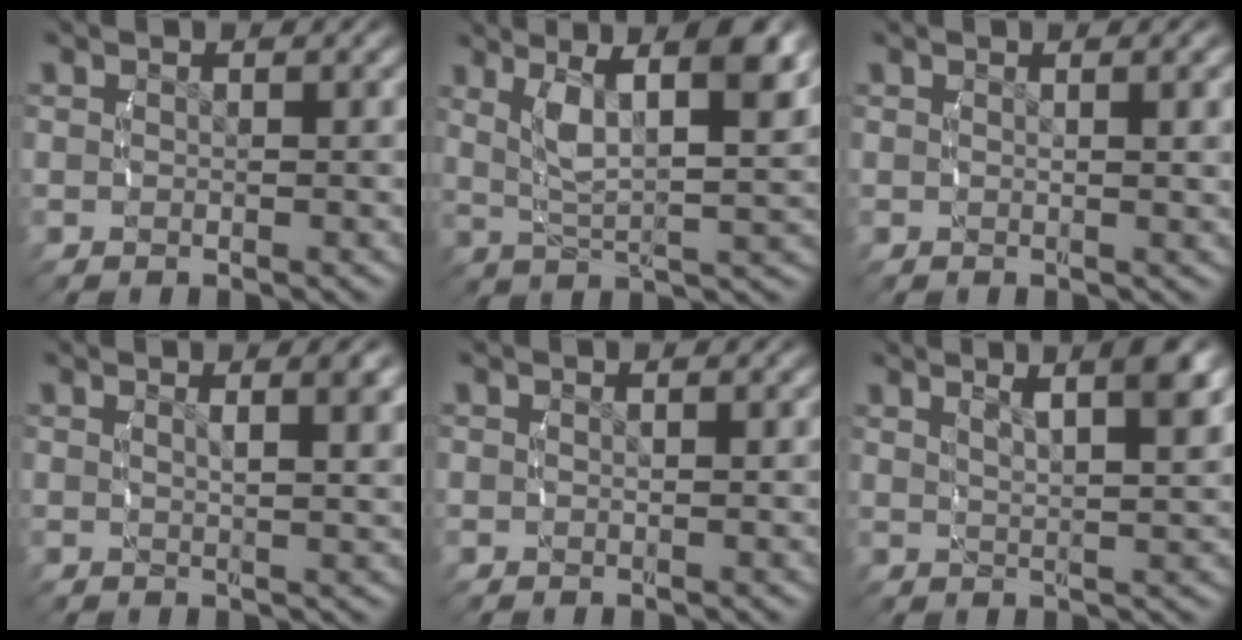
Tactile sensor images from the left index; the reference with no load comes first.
{"total": 8.2, "force": [2.3, 3.4, 7.1], "torque": [-0.116, 0.004, 0.040]}
{"total": 1.2, "force": [0.6, -0.3, 1.0], "torque": [-0.012, -0.002, 0.014]}
{"total": 2.9, "force": [1.5, -0.2, 2.5], "torque": [-0.025, -0.001, 0.030]}
{"total": 0.0}
{"total": 6.5, "force": [3.1, 1.7, 5.4], "torque": [-0.063, 0.010, 0.051]}